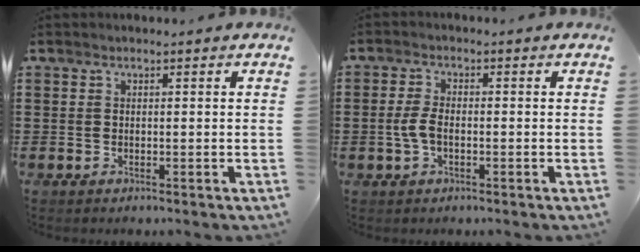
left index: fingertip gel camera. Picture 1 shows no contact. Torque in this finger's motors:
{"motor_torque": [0.55, 0.55, 0.13, 0.04]}